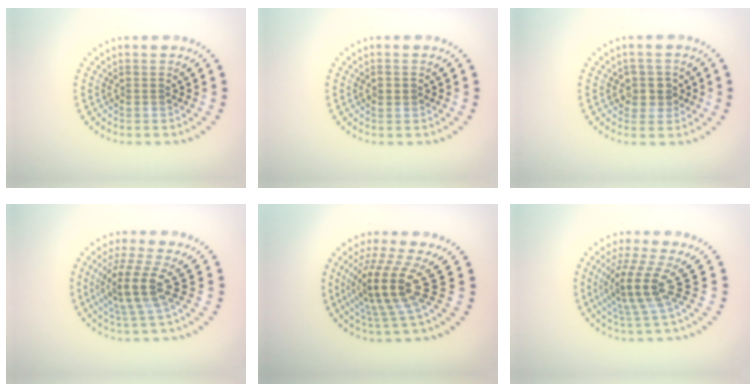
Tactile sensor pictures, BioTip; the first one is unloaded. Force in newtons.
{"total": 1.2, "press": 1.2, "slide": 0.0}
{"total": 2.1, "press": 2.0, "slide": 0.7}
{"total": 4.2, "press": 3.2, "slide": 2.7}
{"total": 5.2, "press": 3.7, "slide": 3.6}
{"total": 4.0, "press": 2.8, "slide": 2.8}